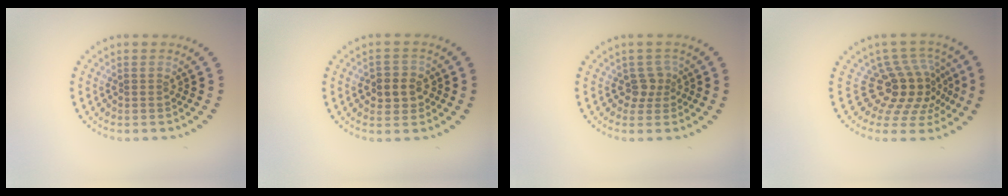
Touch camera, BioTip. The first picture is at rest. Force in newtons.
{"total": 2.9, "press": 2.8, "slide": 0.7}
{"total": 1.8, "press": 1.3, "slide": 1.2}
{"total": 5.1, "press": 3.6, "slide": 3.6}